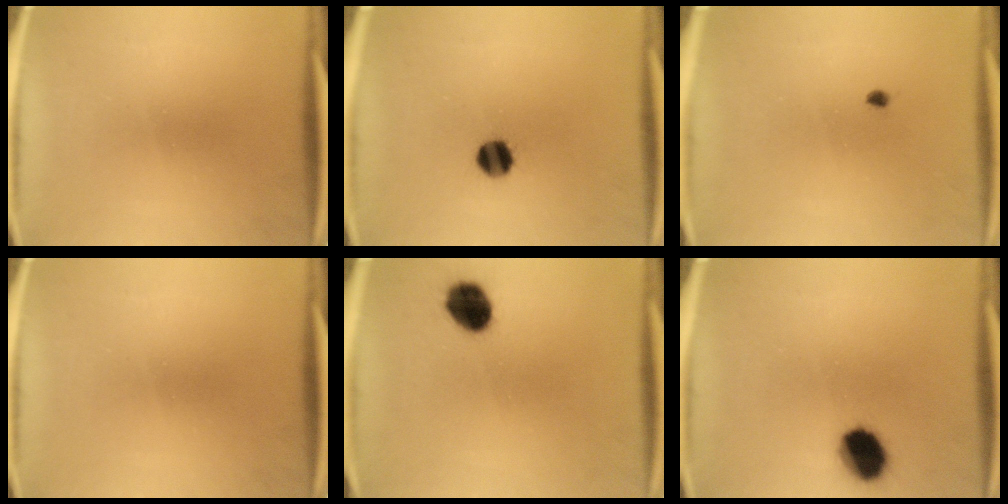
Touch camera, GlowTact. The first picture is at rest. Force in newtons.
{"total": 6.0}
{"total": 0.7}
{"total": 0.0}
{"total": 8.8}
{"total": 9.2}